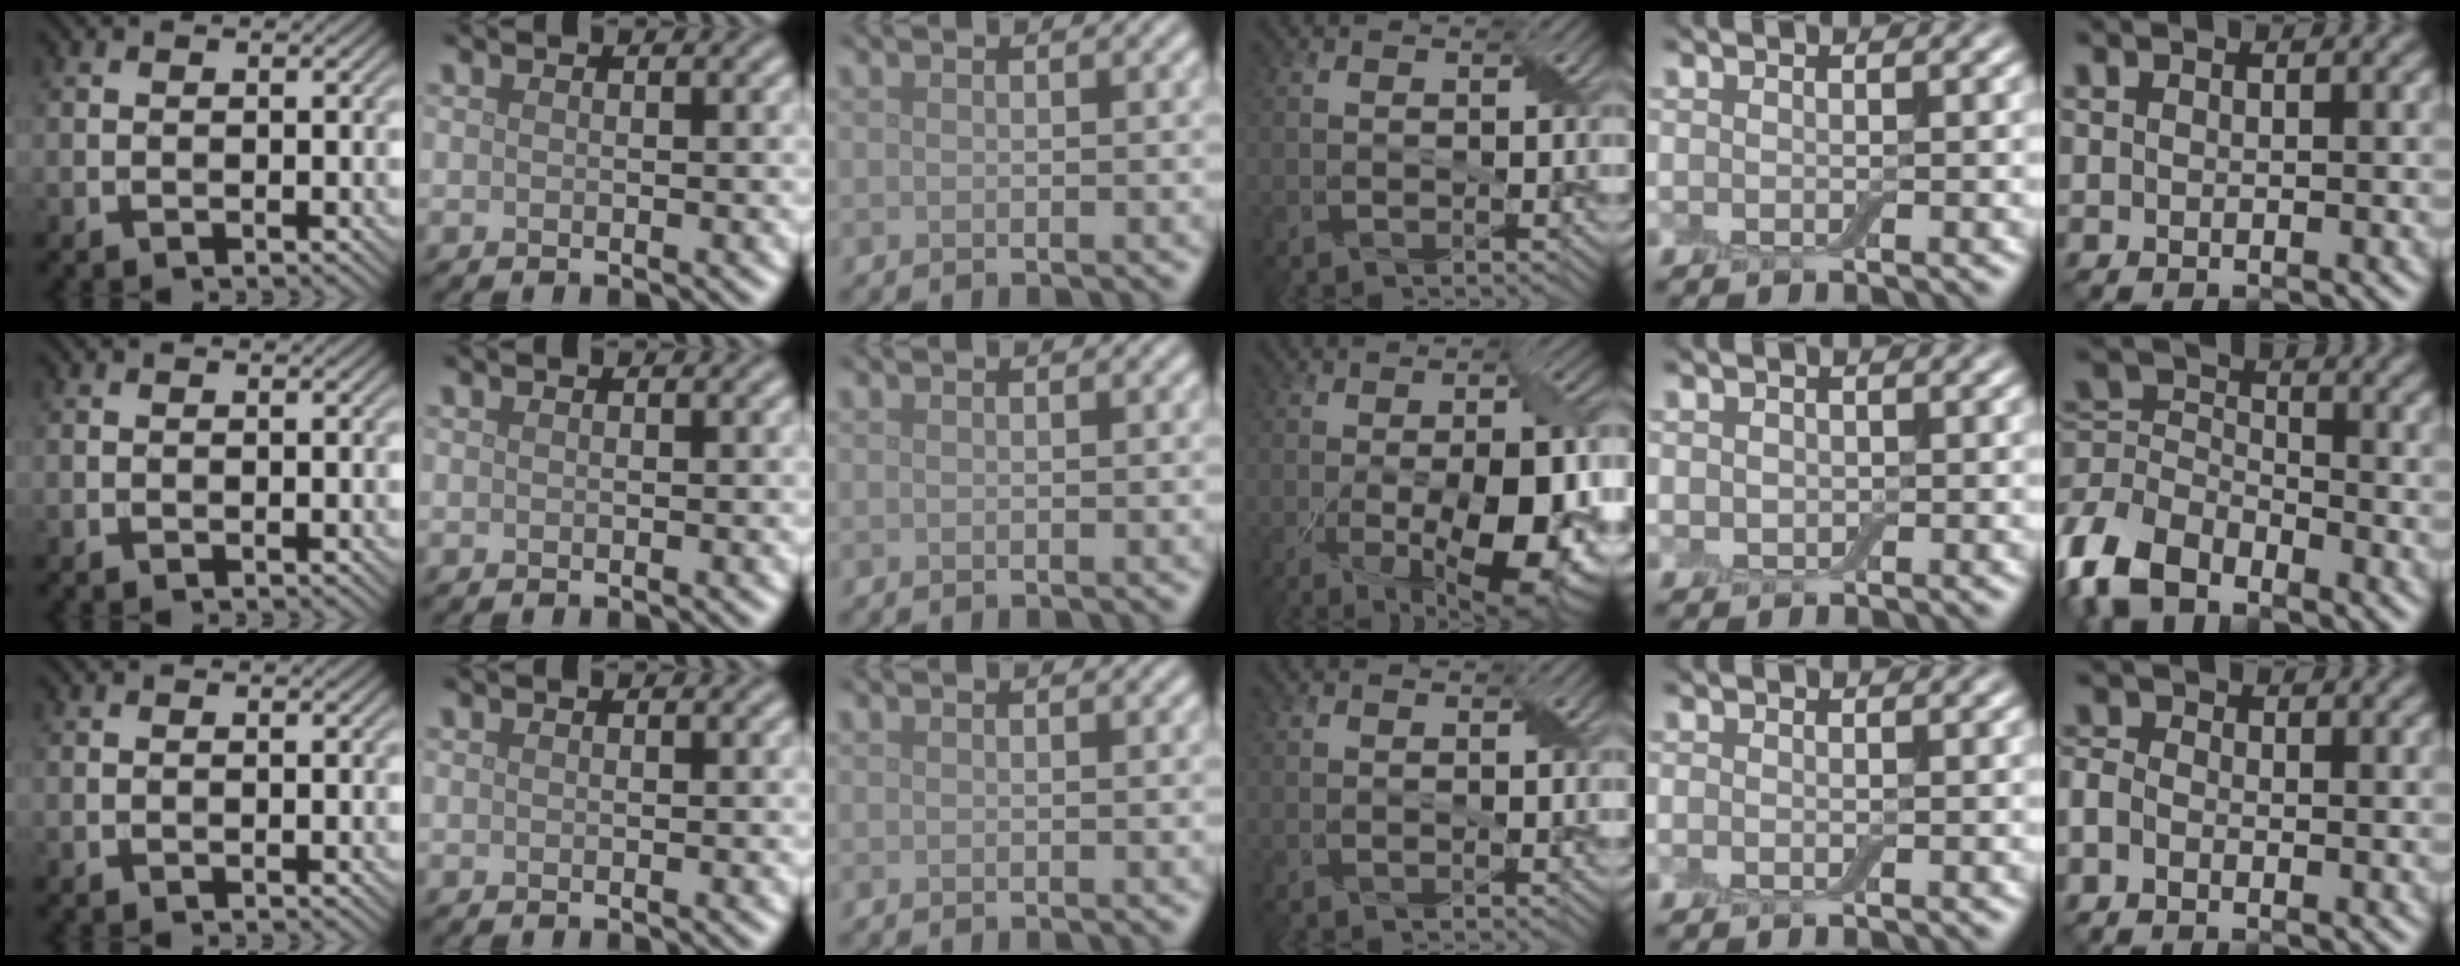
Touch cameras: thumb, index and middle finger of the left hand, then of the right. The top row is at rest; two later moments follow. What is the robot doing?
{"motion": "fold", "object": "cloth"}